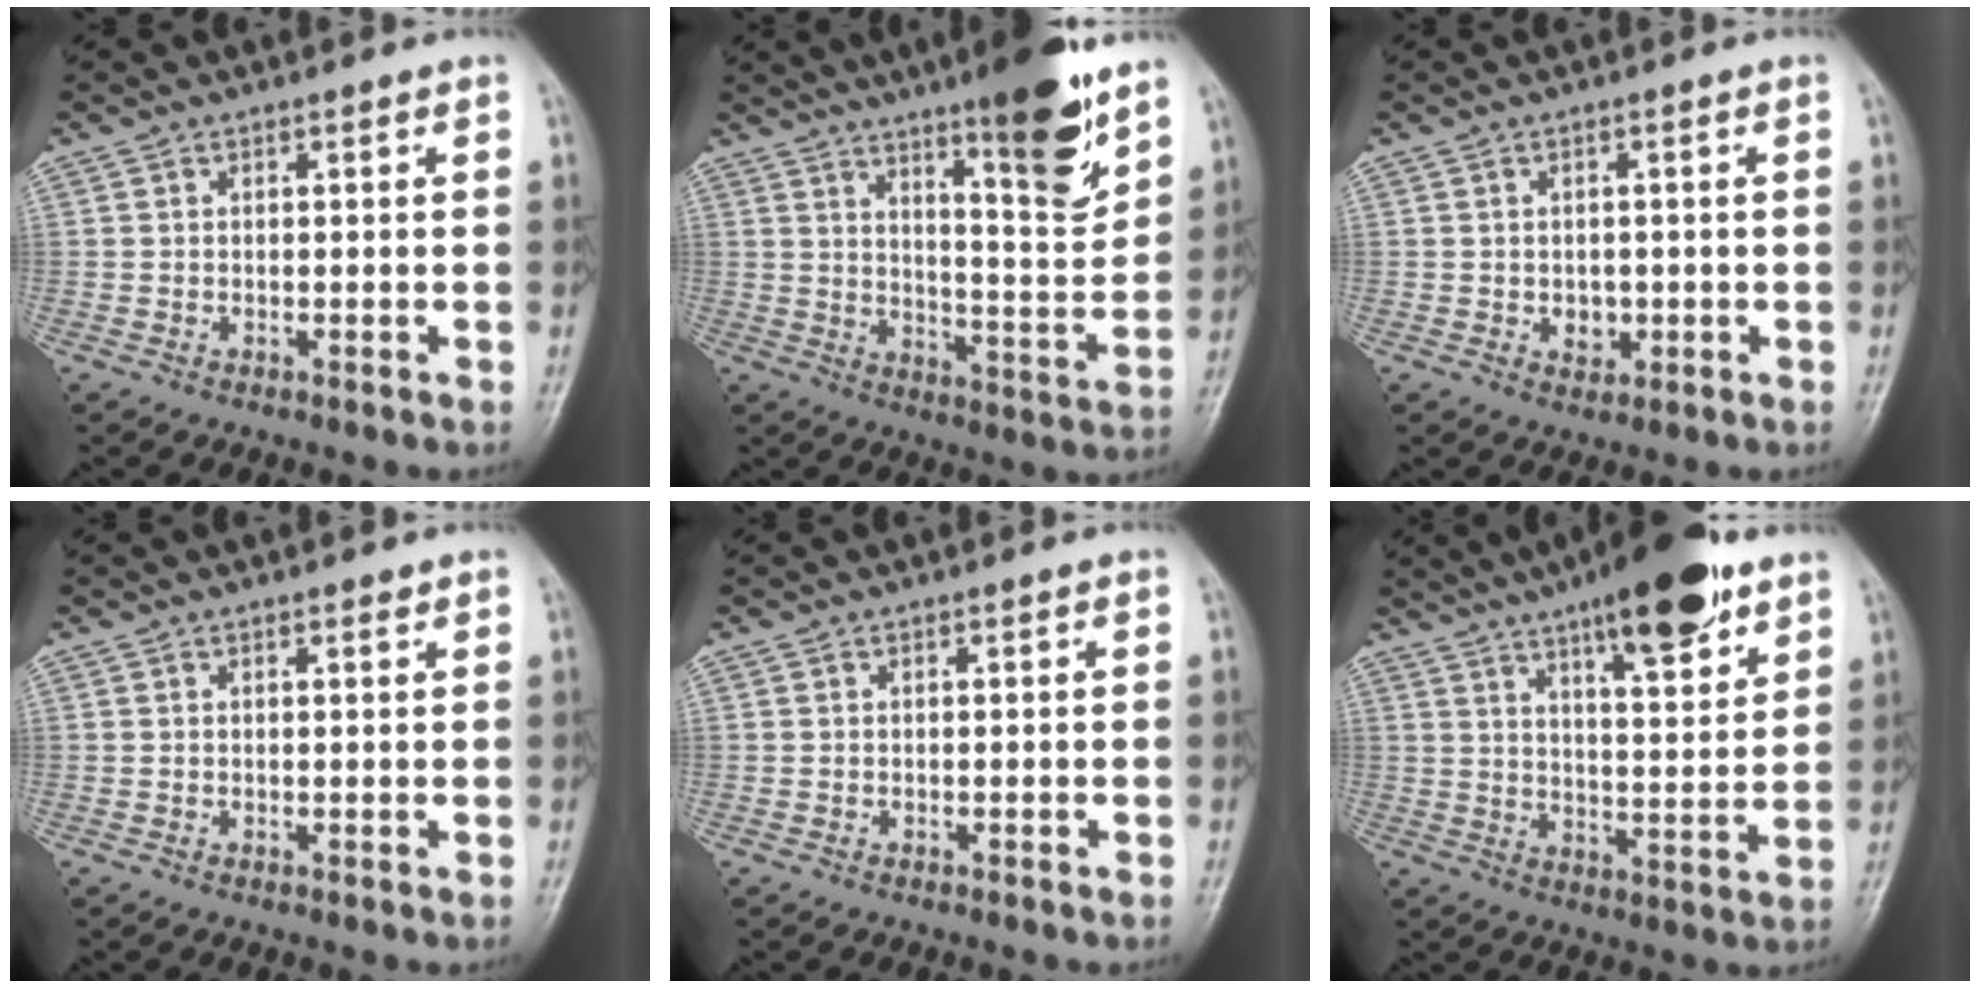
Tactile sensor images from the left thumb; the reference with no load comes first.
{"total": 14.7, "force": [9.7, 2.5, 10.8], "torque": [-0.138, -0.070, 0.151]}
{"total": 2.7, "force": [-0.4, 2.2, 1.6], "torque": [-0.011, 0.001, 0.000]}
{"total": 0.9, "force": [0.7, 0.2, 0.6], "torque": [-0.009, -0.004, 0.010]}
{"total": 0.0}
{"total": 17.6, "force": [11.0, 4.9, 12.8], "torque": [-0.167, -0.049, 0.172]}